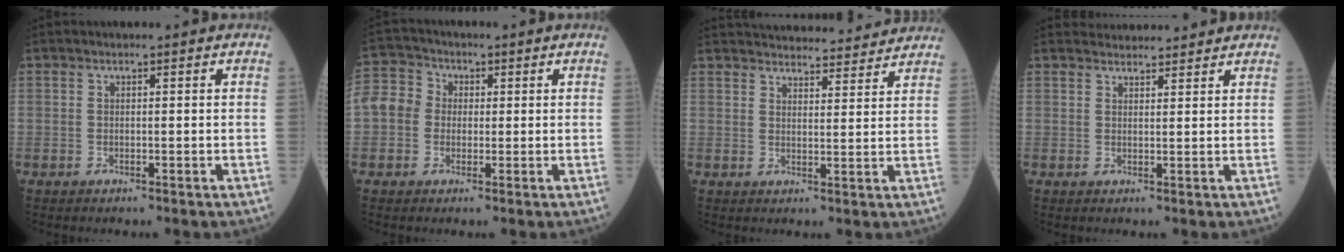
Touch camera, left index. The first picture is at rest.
{"total": 12.3, "force": [1.0, 11.3, 5.0], "torque": [-0.146, 0.051, 0.018]}
{"total": 16.3, "force": [15.7, 2.4, 3.6], "torque": [-0.037, 0.018, 0.203]}
{"total": 5.2, "force": [5.1, 0.9, 0.6], "torque": [-0.005, 0.023, 0.066]}